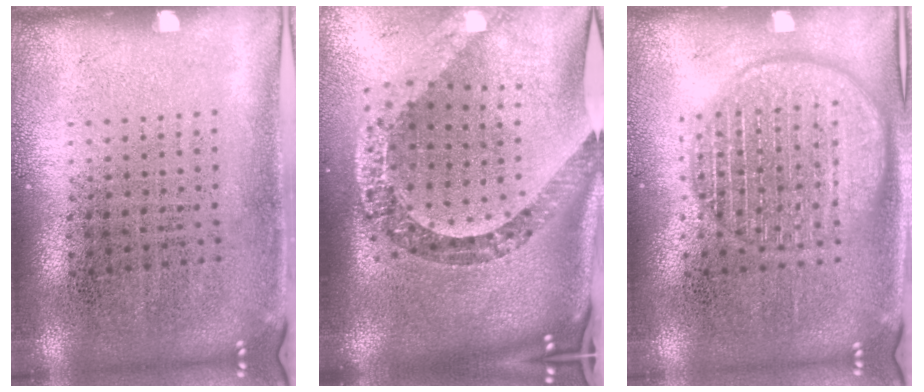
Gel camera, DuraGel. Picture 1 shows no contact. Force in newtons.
{"total": 3.4, "press": 2.4, "slide": 2.4}
{"total": 3.1, "press": 3.1, "slide": 0.3}